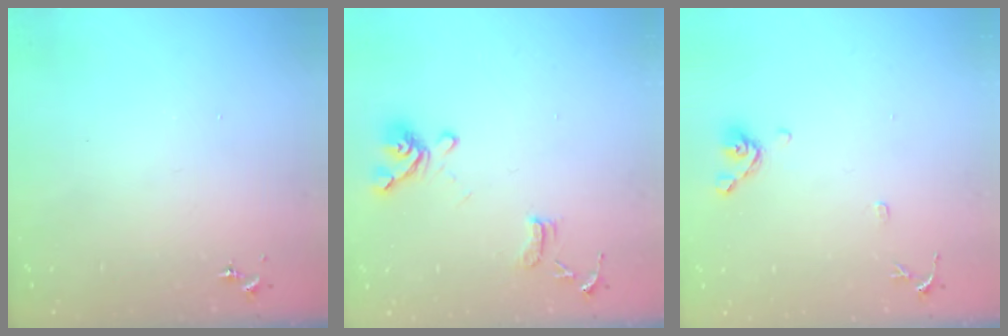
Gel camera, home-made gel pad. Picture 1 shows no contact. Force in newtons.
{"total": 13.1, "press": 13.0, "slide": 1.4}
{"total": 8.3, "press": 8.0, "slide": 2.1}